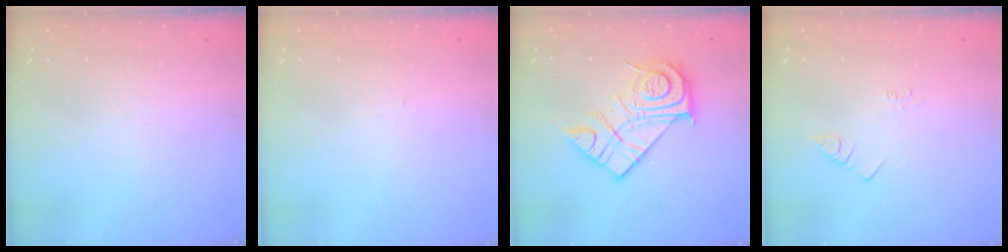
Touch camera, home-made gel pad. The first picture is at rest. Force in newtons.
{"total": 2.2, "press": 2.2, "slide": 0.3}
{"total": 18.1, "press": 18.0, "slide": 1.5}
{"total": 1.4, "press": 1.4, "slide": 0.3}